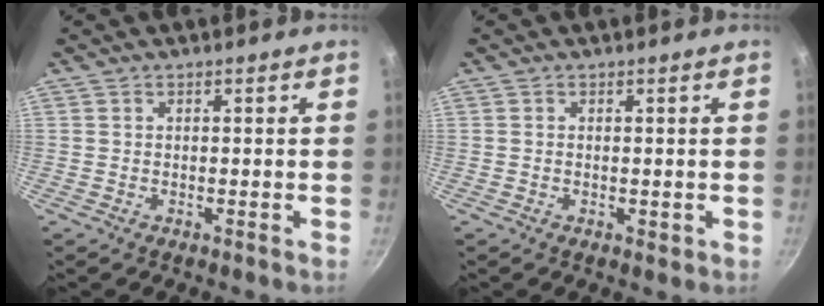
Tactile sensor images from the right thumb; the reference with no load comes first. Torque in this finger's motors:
{"motor_torque": [-0.72, 0.26, -0.28, -0.07, 0.05]}